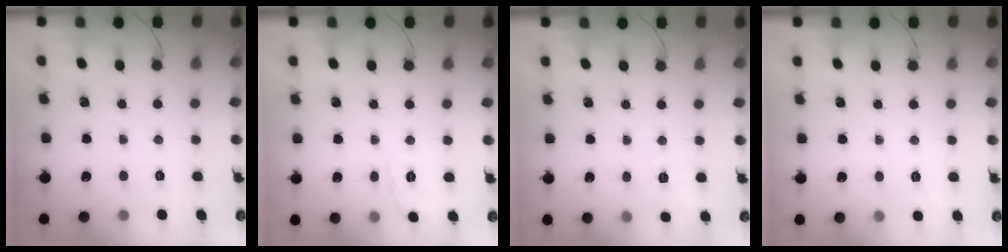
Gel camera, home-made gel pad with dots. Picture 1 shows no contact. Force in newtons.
{"total": 2.0, "press": 0.6, "slide": 1.9}
{"total": 2.8, "press": 2.1, "slide": 1.9}
{"total": 4.0, "press": 3.7, "slide": 1.4}